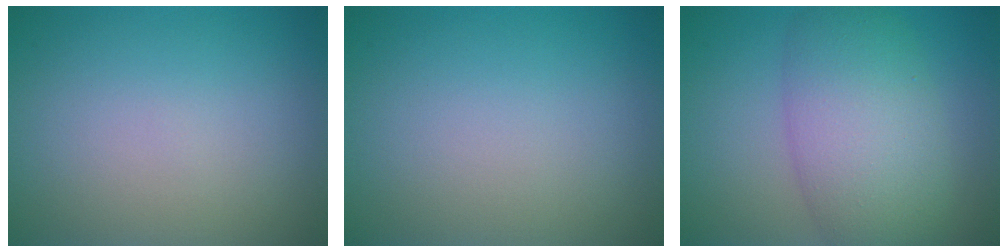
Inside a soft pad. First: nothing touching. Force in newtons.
{"total": 0.0}
{"total": 7.5, "press": 7.5, "slide": 0.2}